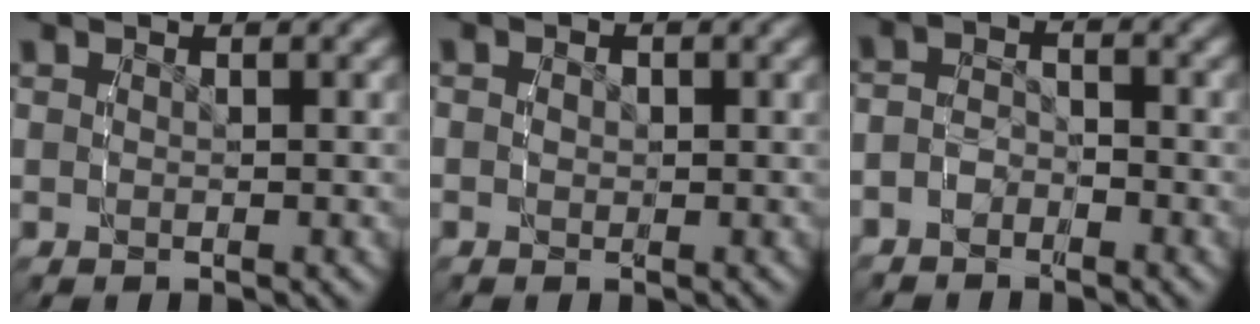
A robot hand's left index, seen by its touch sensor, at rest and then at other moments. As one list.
[{"total": 1.1, "force": [-1.0, 0.2, -0.2], "torque": [0.003, -0.011, -0.015]}, {"total": 3.2, "force": [-2.8, 1.4, 0.1], "torque": [-0.009, -0.013, -0.054]}]